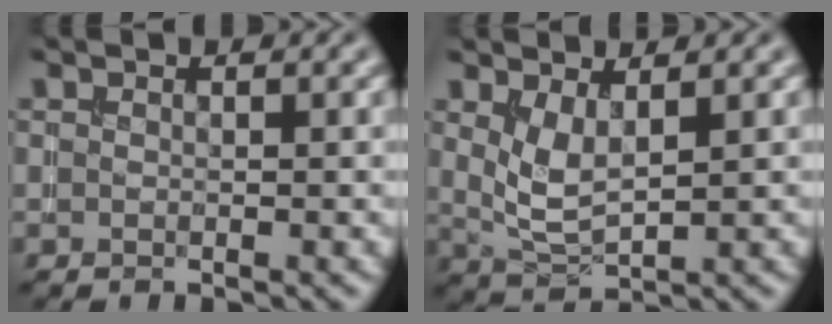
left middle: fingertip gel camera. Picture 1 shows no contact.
{"total": 3.0, "force": [1.2, 1.2, 2.5], "torque": [-0.060, -0.011, 0.031]}